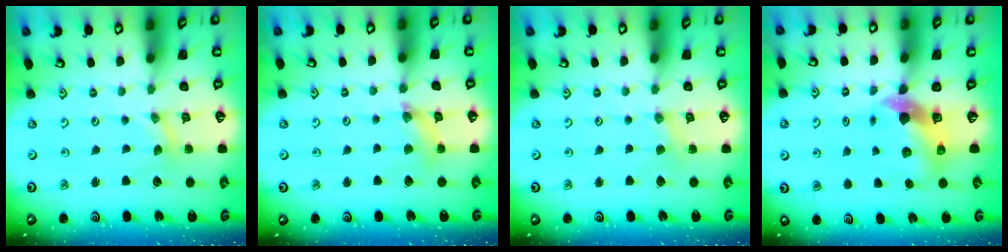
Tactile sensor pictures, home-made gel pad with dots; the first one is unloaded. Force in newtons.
{"total": 5.5, "press": 5.5, "slide": 0.6}
{"total": 1.8, "press": 1.7, "slide": 0.4}
{"total": 7.4, "press": 7.3, "slide": 1.1}